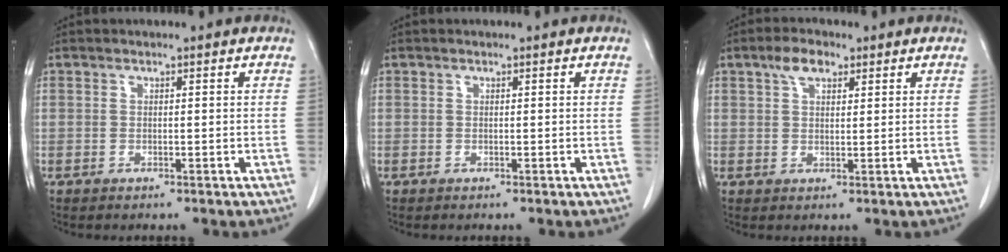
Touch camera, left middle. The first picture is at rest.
{"total": 0.0}
{"total": 3.8, "force": [2.3, 1.8, 2.5], "torque": [-0.051, 0.012, 0.043]}